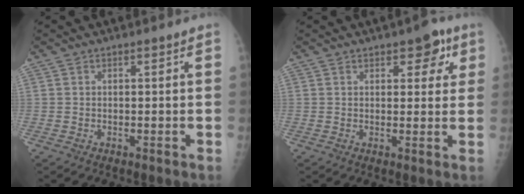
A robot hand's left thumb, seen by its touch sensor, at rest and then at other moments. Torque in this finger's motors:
{"motor_torque": [-0.27, 0.06, 0.04, 0.04, 0.02]}